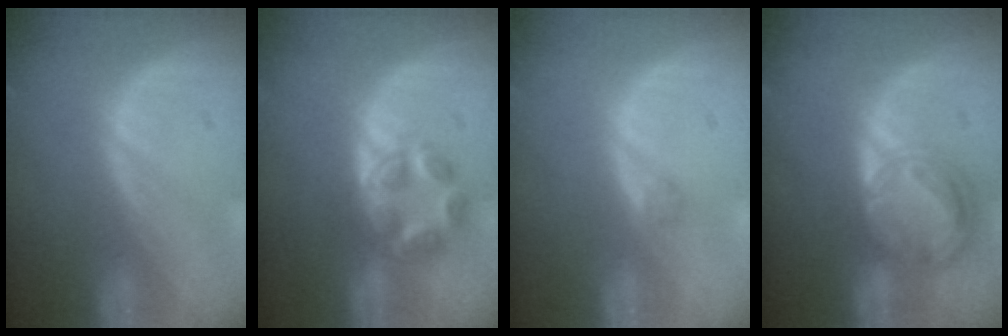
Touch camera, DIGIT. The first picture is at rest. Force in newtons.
{"total": 6.0, "press": 5.4, "slide": 2.6}
{"total": 0.9, "press": 0.9, "slide": 0.1}
{"total": 8.5, "press": 7.2, "slide": 4.5}